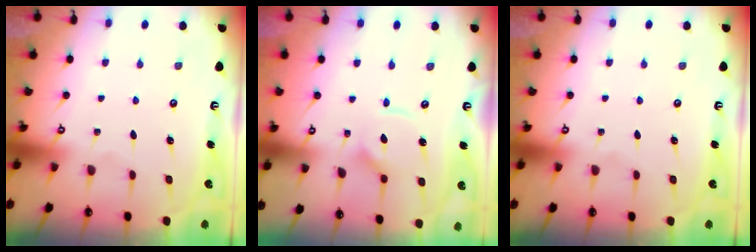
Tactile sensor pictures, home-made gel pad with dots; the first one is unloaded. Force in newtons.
{"total": 7.9, "press": 7.8, "slide": 0.8}
{"total": 0.0}